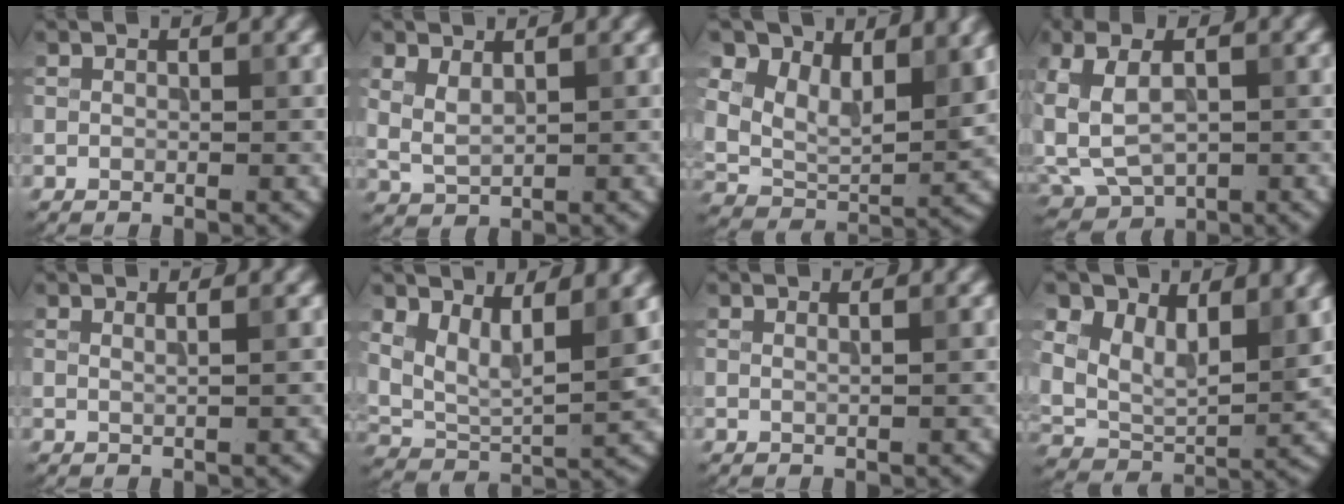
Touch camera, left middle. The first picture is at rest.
{"total": 1.9, "force": [1.0, 0.9, 1.3], "torque": [-0.038, -0.002, 0.025]}
{"total": 7.8, "force": [4.4, 4.3, 4.7], "torque": [-0.093, -0.006, 0.076]}
{"total": 6.2, "force": [0.7, 3.8, 4.8], "torque": [-0.108, 0.000, 0.011]}
{"total": 1.3, "force": [0.8, 0.4, 0.9], "torque": [-0.010, 0.004, 0.000]}
{"total": 5.4, "force": [2.6, 2.3, 4.1], "torque": [-0.089, -0.013, 0.056]}
{"total": 0.8, "force": [0.6, 0.1, 0.5], "torque": [-0.007, -0.001, 0.004]}
{"total": 7.4, "force": [3.5, 4.4, 4.8], "torque": [-0.097, -0.011, 0.063]}